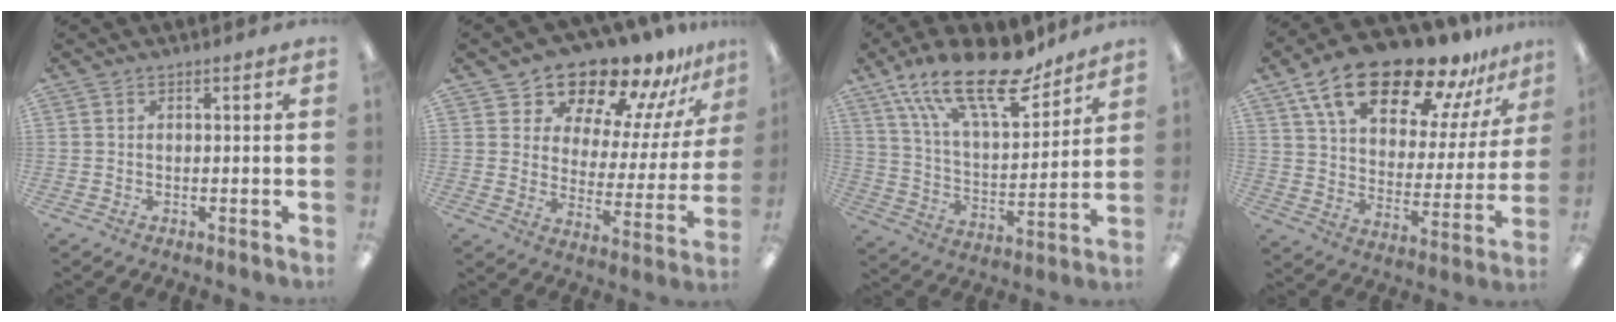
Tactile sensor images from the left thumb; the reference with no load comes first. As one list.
[{"total": 15.4, "force": [14.0, 5.1, 3.7], "torque": [-0.068, -0.128, 0.245]}, {"total": 21.6, "force": [15.3, 7.8, 13.1], "torque": [-0.225, -0.091, 0.265]}, {"total": 23.0, "force": [16.6, 9.5, 12.8], "torque": [-0.217, -0.104, 0.287]}]